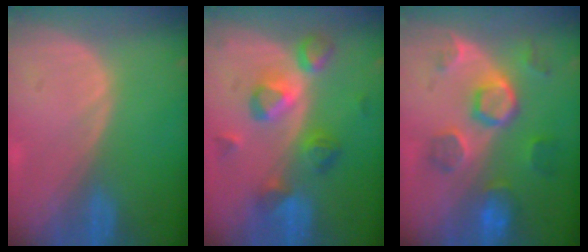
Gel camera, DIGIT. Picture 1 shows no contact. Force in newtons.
{"total": 7.4, "press": 7.3, "slide": 0.8}
{"total": 8.5, "press": 8.0, "slide": 2.9}